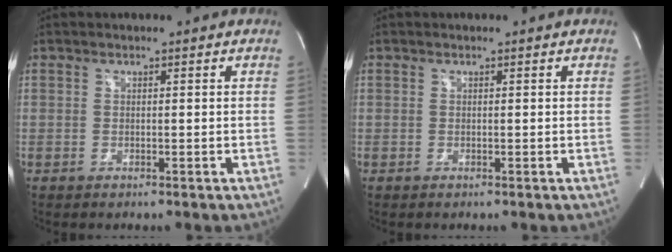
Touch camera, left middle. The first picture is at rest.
{"total": 0.0}